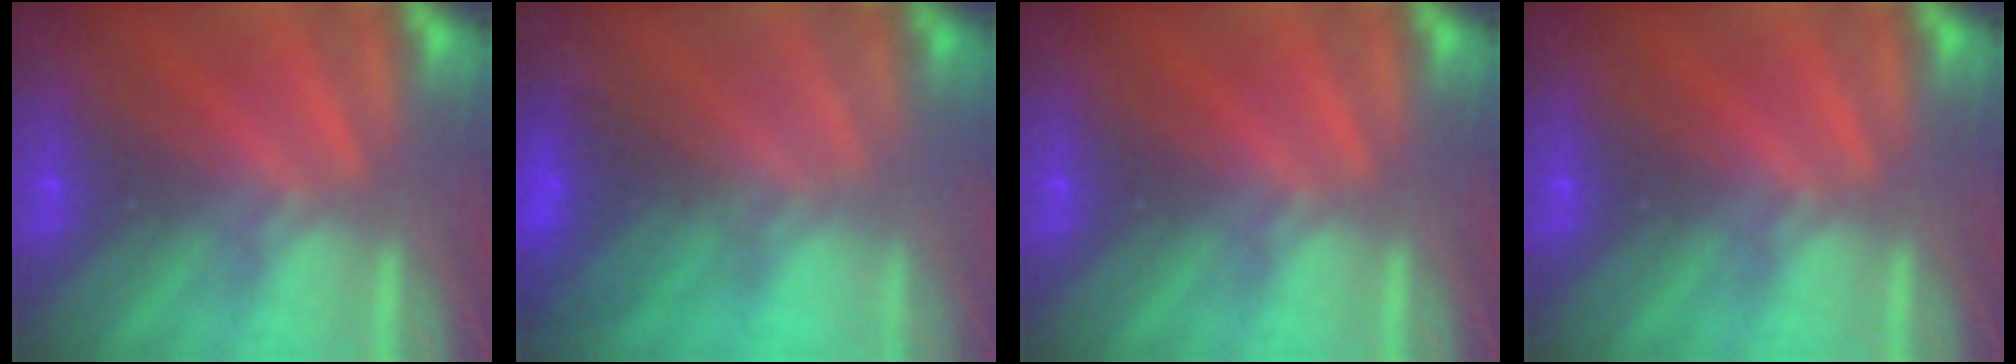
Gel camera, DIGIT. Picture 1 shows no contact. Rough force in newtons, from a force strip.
{"total": 2.7}
{"total": 0.0}
{"total": 0.0}